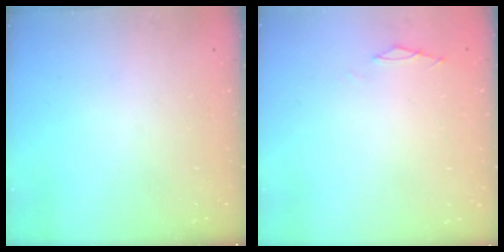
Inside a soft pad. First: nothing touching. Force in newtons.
{"total": 0.0}